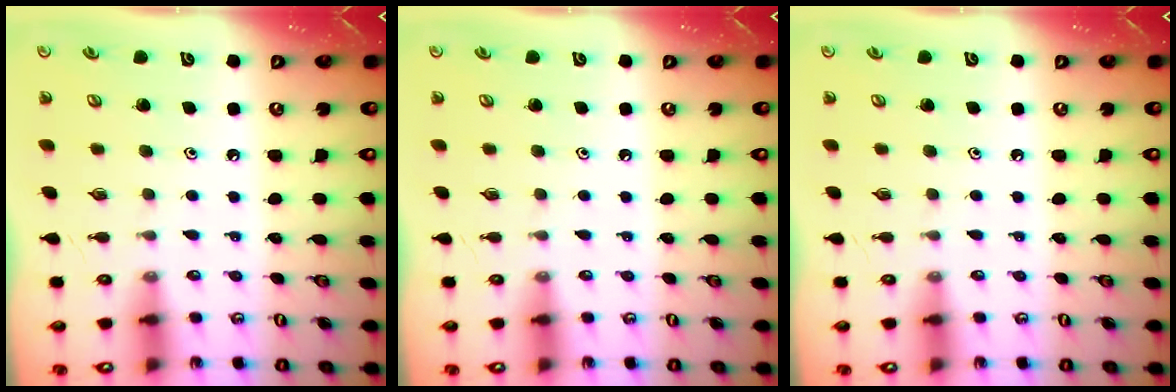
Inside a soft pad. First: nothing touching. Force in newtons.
{"total": 0.0}
{"total": 0.0}